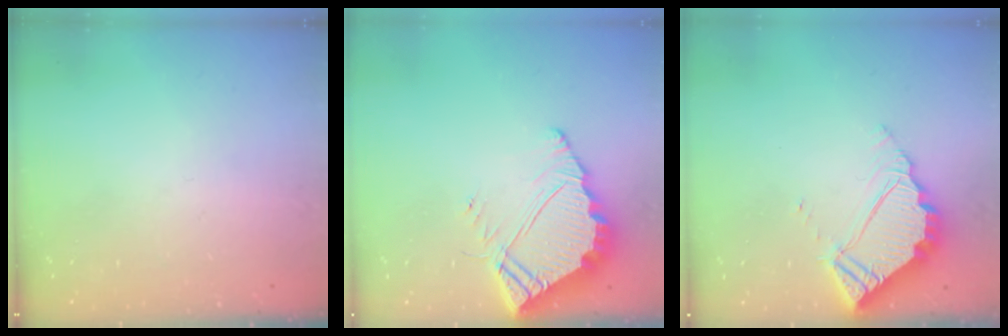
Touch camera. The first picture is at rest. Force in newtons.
{"total": 8.5, "press": 8.5, "slide": 0.8}
{"total": 5.1, "press": 5.1, "slide": 0.4}